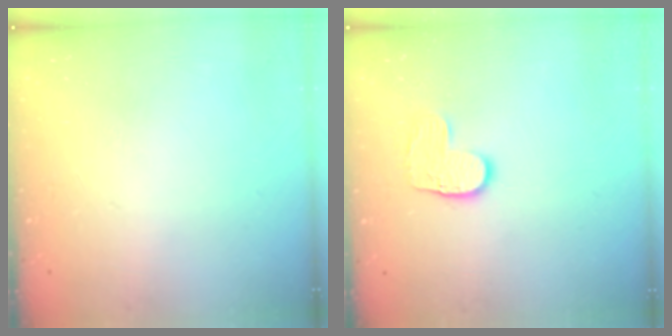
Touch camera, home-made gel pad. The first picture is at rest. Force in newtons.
{"total": 5.5, "press": 5.5, "slide": 0.4}